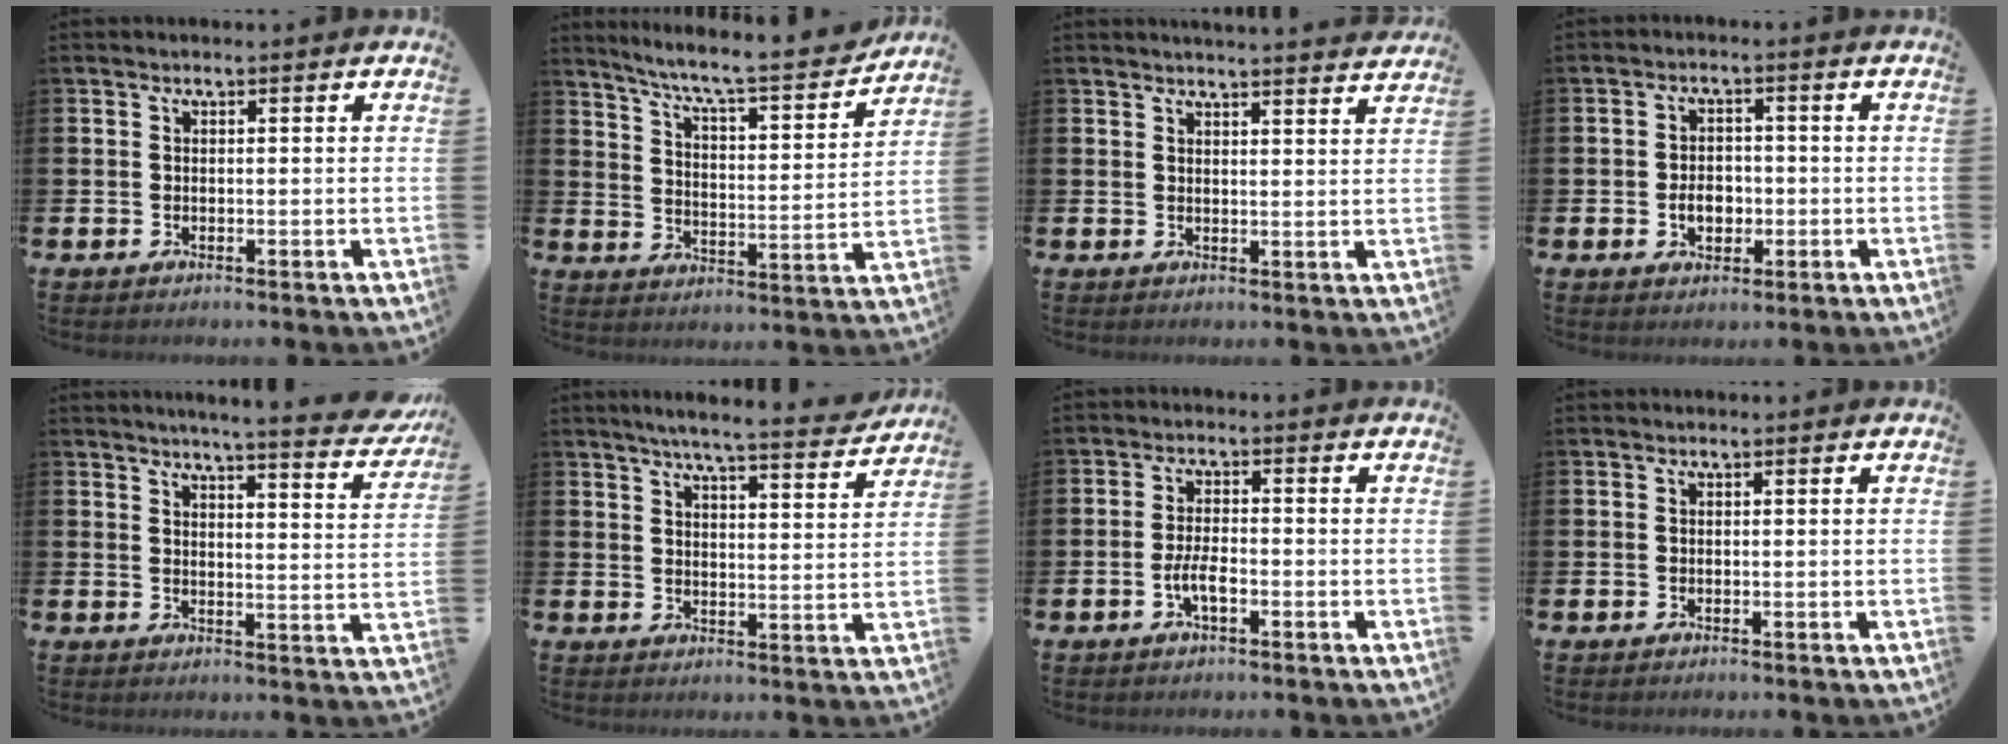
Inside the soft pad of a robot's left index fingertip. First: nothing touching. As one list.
[{"total": 7.7, "force": [7.0, 0.6, 3.2], "torque": [-0.088, -0.055, 0.113]}, {"total": 3.1, "force": [3.1, -0.4, -0.1], "torque": [0.005, -0.023, 0.054]}, {"total": 3.6, "force": [-1.0, 2.6, 2.3], "torque": [-0.030, -0.003, -0.024]}, {"total": 5.2, "force": [4.9, -0.4, 1.6], "torque": [-0.032, -0.043, 0.078]}, {"total": 6.0, "force": [5.7, -0.2, 1.8], "torque": [-0.046, -0.037, 0.096]}, {"total": 3.2, "force": [-1.2, 1.1, 2.8], "torque": [-0.064, 0.006, -0.023]}, {"total": 0.0}]